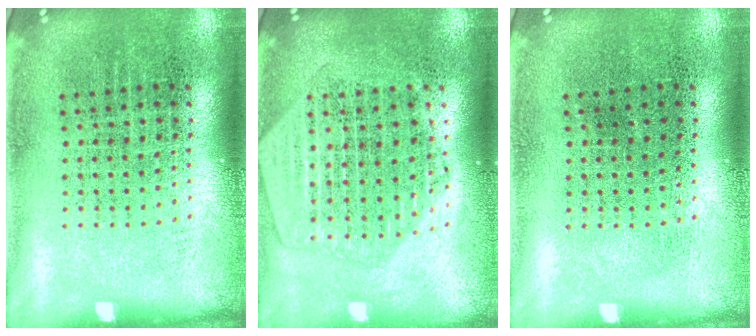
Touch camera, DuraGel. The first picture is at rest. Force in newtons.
{"total": 2.1, "press": 1.9, "slide": 0.9}
{"total": 0.0}